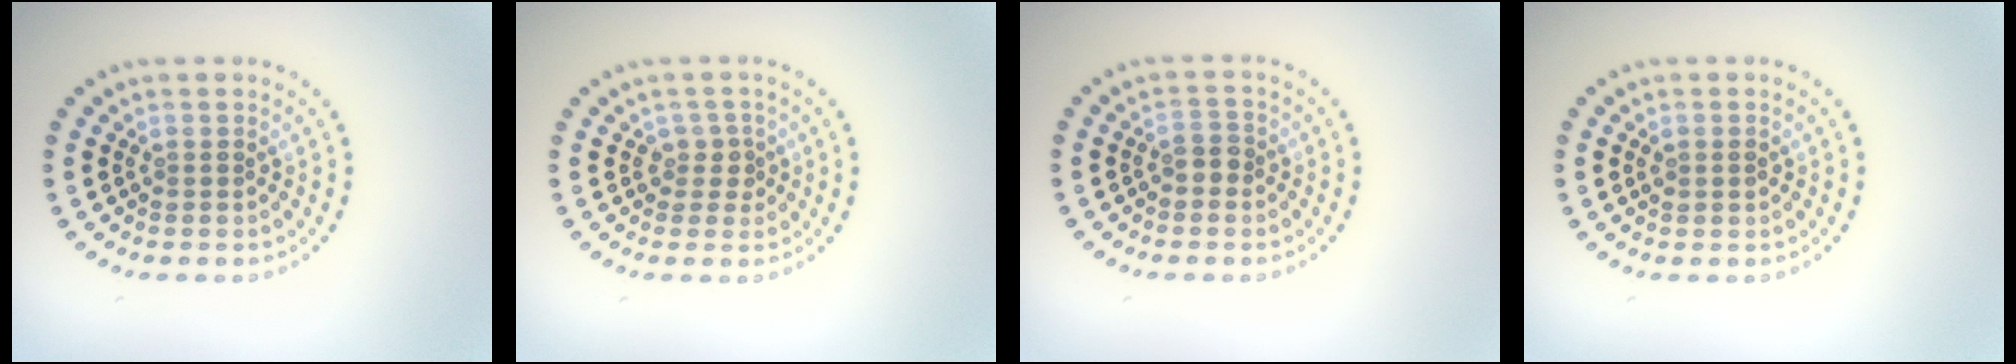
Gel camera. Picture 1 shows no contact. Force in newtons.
{"total": 1.7, "press": 1.3, "slide": 1.1}
{"total": 1.4, "press": 1.3, "slide": 0.6}
{"total": 0.7, "press": 0.7, "slide": 0.3}